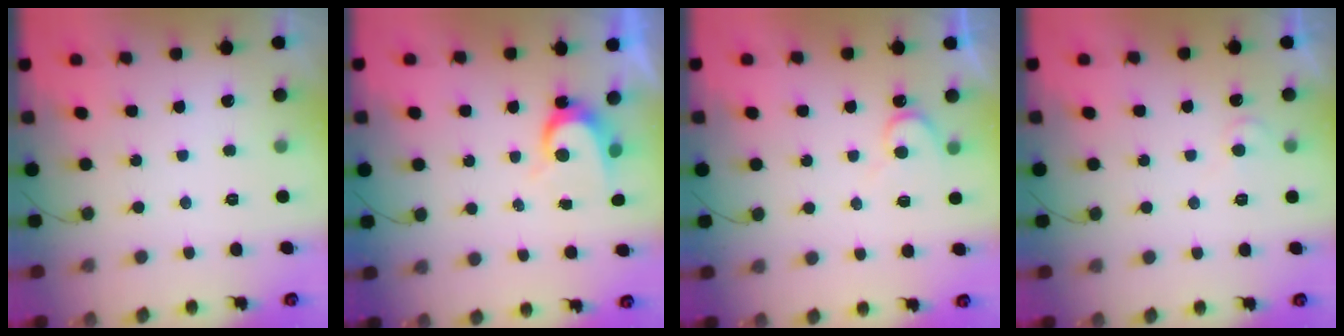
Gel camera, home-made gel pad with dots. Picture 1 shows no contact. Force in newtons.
{"total": 5.5, "press": 5.5, "slide": 0.3}
{"total": 5.8, "press": 5.8, "slide": 0.5}
{"total": 4.9, "press": 4.8, "slide": 0.5}